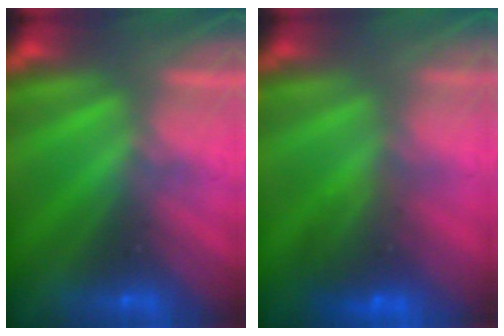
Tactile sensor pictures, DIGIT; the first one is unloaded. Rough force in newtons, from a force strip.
{"total": 8.9}